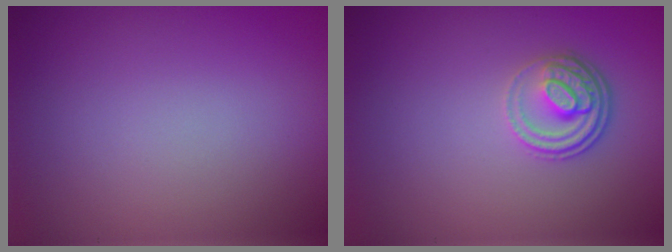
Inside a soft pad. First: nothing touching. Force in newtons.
{"total": 2.8, "press": 2.3, "slide": 1.7}